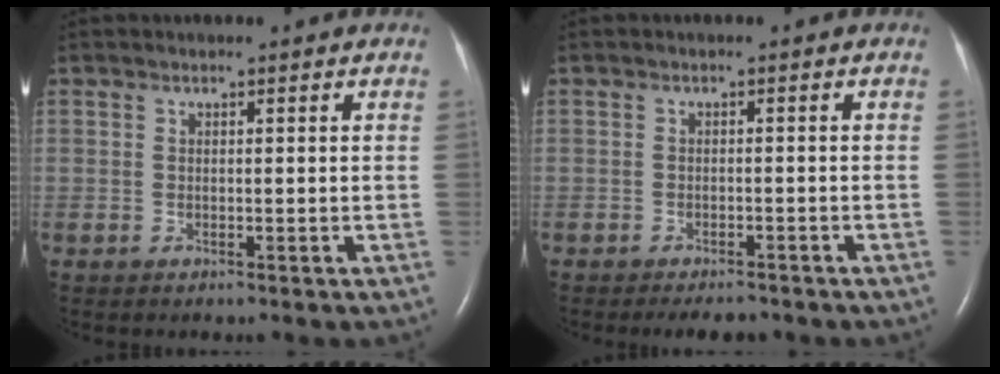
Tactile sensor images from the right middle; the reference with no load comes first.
{"total": 3.5, "force": [-3.0, 1.1, 1.4], "torque": [-0.017, -0.004, -0.040]}